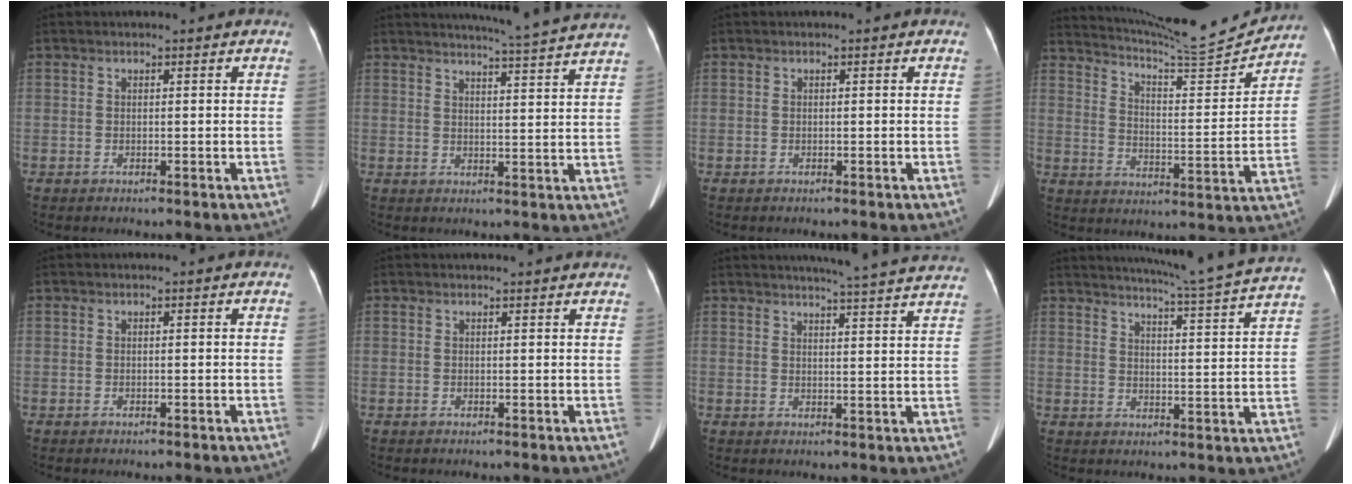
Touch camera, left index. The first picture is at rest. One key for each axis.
{"total": 12.3, "fx": 11.5, "fy": -1.8, "fz": 4.0, "tx": -0.068, "ty": -0.031, "tz": 0.132}
{"total": 0.0}
{"total": 15.5, "fx": 15.2, "fy": -0.7, "fz": 3.2, "tx": -0.069, "ty": -0.046, "tz": 0.219}
{"total": 0.0}
{"total": 4.4, "fx": 4.2, "fy": 0.1, "fz": 1.2, "tx": -0.014, "ty": 0.017, "tz": 0.042}
{"total": 16.5, "fx": 15.6, "fy": -0.6, "fz": 5.6, "tx": -0.083, "ty": -0.036, "tz": 0.179}
{"total": 17.1, "fx": 15.7, "fy": -2.3, "fz": 6.4, "tx": -0.112, "ty": -0.055, "tz": 0.192}